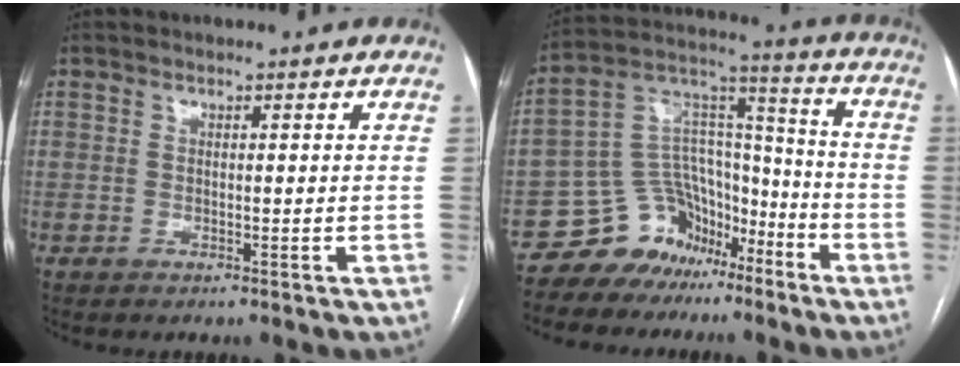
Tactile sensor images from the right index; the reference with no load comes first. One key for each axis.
{"total": 12.1, "fx": -8.5, "fy": 8.2, "fz": 2.6, "tx": -0.053, "ty": 0.083, "tz": -0.147}